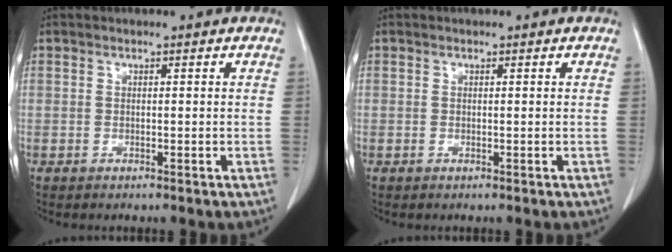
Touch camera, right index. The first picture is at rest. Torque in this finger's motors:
{"motor_torque": [-0.09, 0.07, -0.02, 0.01]}